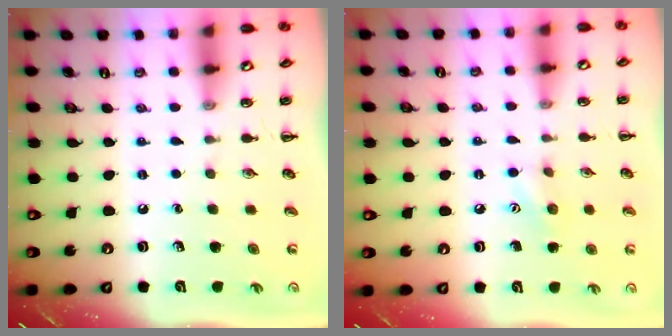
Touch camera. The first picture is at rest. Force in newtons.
{"total": 7.0, "press": 6.7, "slide": 1.8}